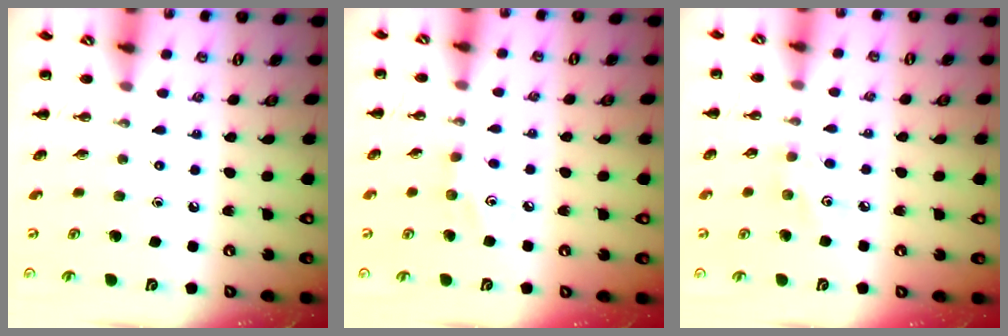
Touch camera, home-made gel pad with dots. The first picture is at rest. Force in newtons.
{"total": 3.7, "press": 3.6, "slide": 0.9}
{"total": 3.3, "press": 3.2, "slide": 0.8}